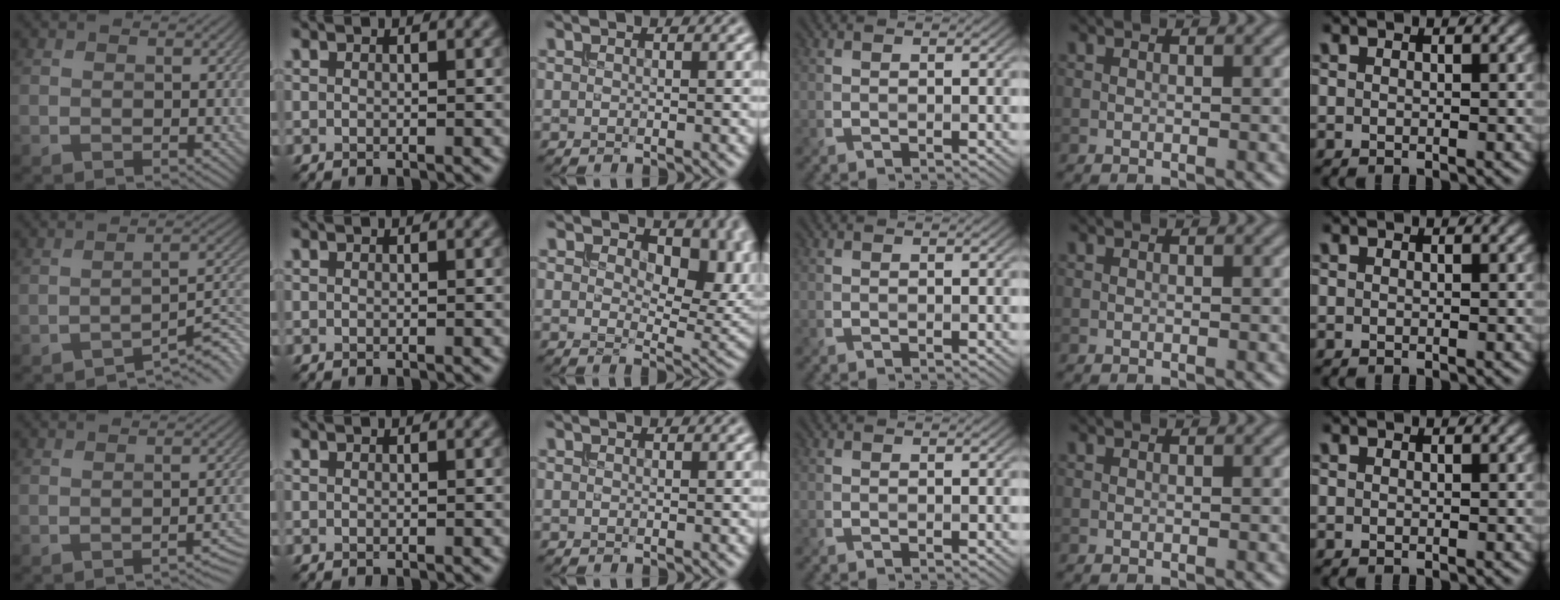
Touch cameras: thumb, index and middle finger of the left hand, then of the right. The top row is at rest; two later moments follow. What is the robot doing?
{"motion": "extract", "object": "bucket"}